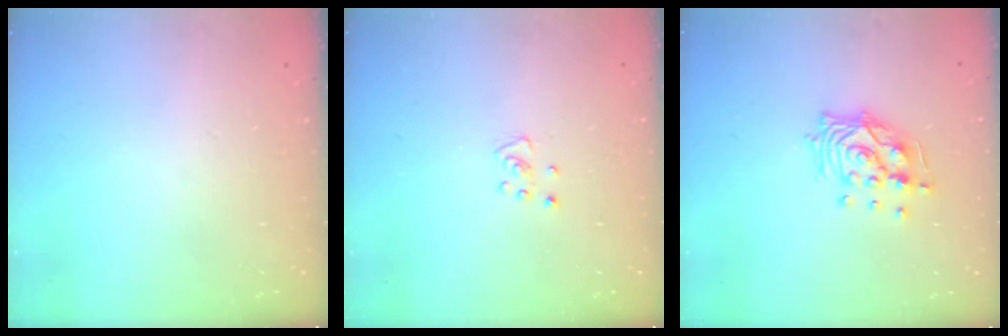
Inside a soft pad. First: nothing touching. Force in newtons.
{"total": 3.4, "press": 3.4, "slide": 0.3}
{"total": 12.8, "press": 12.7, "slide": 1.6}